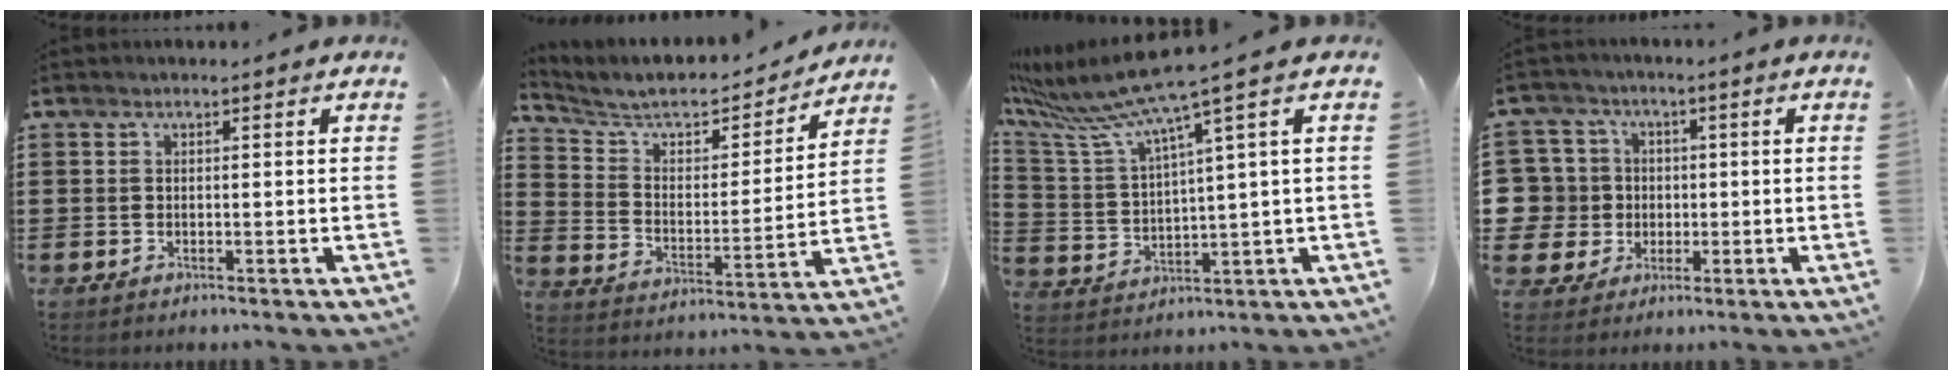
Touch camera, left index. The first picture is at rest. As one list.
[{"total": 6.5, "force": [5.6, 2.3, 2.3], "torque": [-0.076, -0.035, 0.091]}, {"total": 8.7, "force": [6.5, -0.7, 5.6], "torque": [-0.153, -0.051, 0.102]}, {"total": 7.6, "force": [0.3, 7.4, 1.4], "torque": [-0.079, 0.010, 0.007]}]